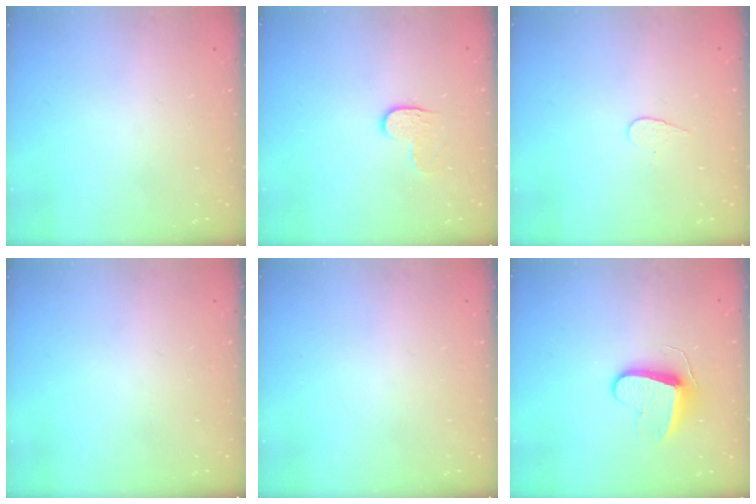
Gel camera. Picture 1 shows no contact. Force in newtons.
{"total": 4.2, "press": 4.2, "slide": 0.5}
{"total": 3.6, "press": 3.6, "slide": 0.3}
{"total": 0.0}
{"total": 0.0}
{"total": 9.1, "press": 9.1, "slide": 0.7}